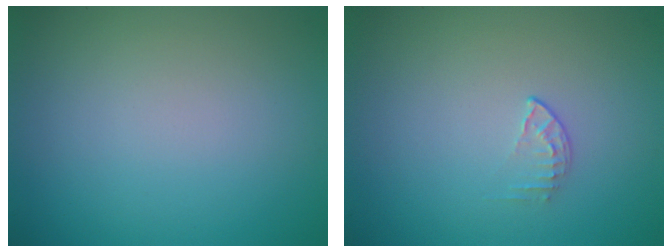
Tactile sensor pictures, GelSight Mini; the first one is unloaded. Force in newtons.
{"total": 0.8, "press": 0.6, "slide": 0.6}